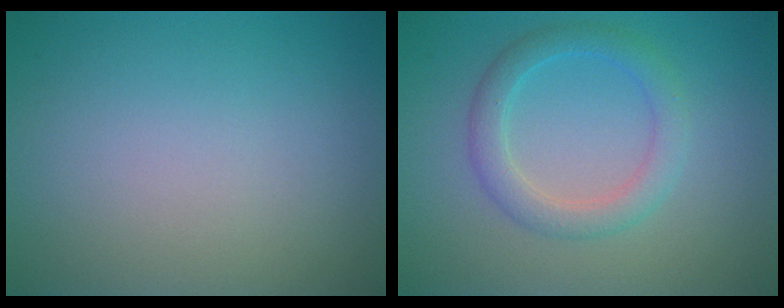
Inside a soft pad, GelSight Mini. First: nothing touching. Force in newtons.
{"total": 3.0, "press": 3.0, "slide": 0.2}